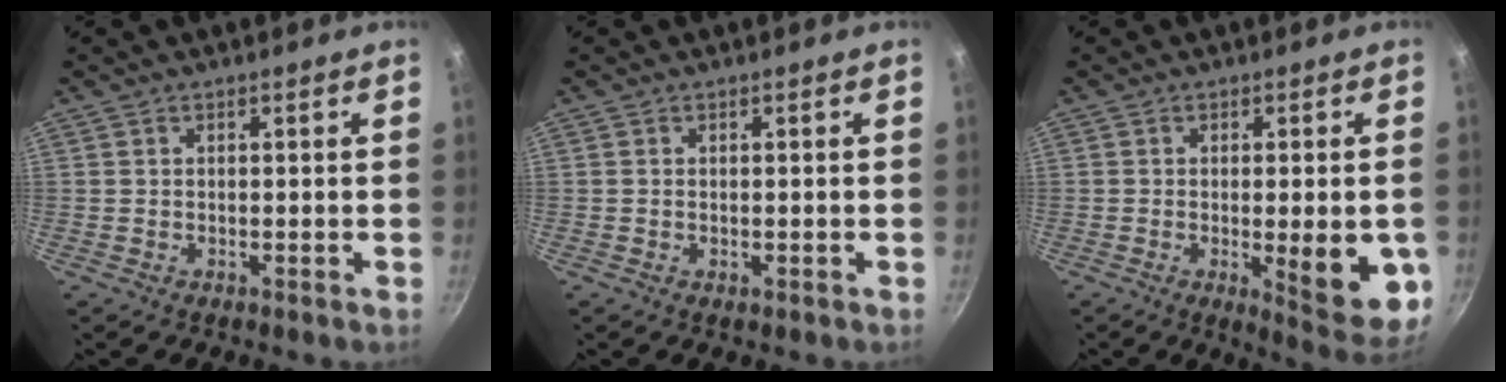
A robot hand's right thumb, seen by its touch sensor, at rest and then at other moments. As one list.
[{"total": 0.8, "force": [-0.2, 0.4, 0.7], "torque": [-0.010, 0.000, -0.003]}, {"total": 13.0, "force": [-2.6, 3.7, 12.2], "torque": [-0.138, -0.005, -0.027]}]